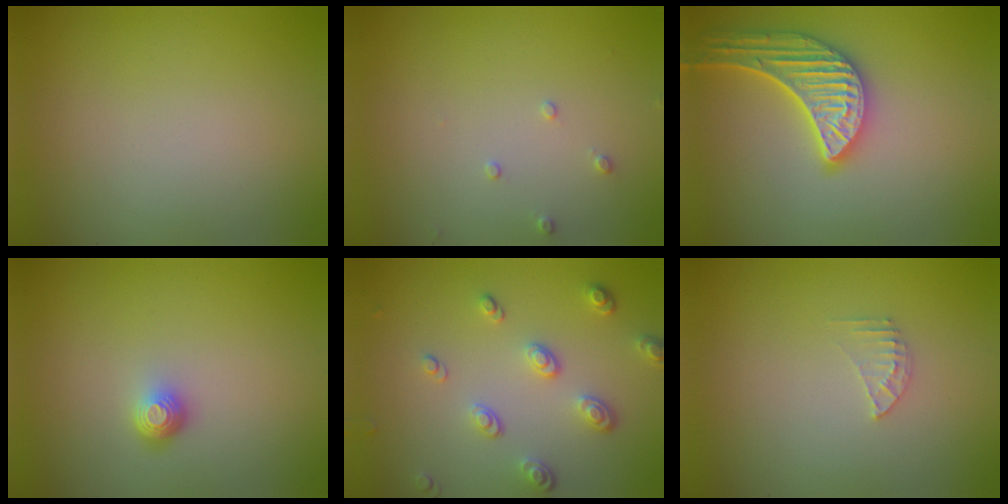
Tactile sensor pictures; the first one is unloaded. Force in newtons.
{"total": 0.8, "press": 0.8, "slide": 0.2}
{"total": 5.2, "press": 4.7, "slide": 2.2}
{"total": 1.6, "press": 1.1, "slide": 1.2}
{"total": 3.3, "press": 2.6, "slide": 2.0}
{"total": 1.3, "press": 1.3, "slide": 0.1}